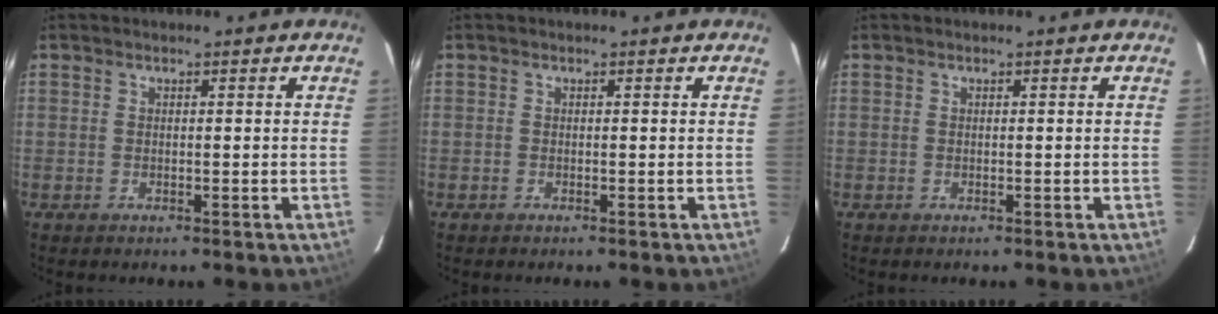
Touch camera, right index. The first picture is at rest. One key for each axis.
{"total": 0.0}
{"total": 0.0}